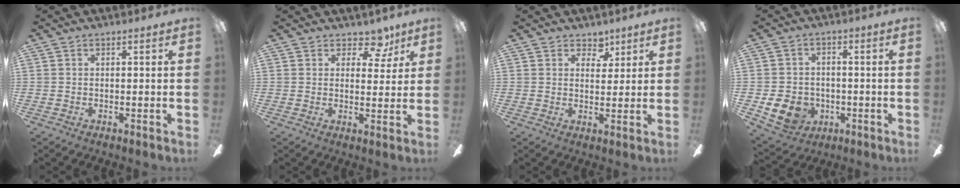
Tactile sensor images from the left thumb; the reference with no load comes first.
{"total": 6.9, "force": [4.8, 4.0, 3.0], "torque": [-0.024, -0.024, 0.081]}
{"total": 4.9, "force": [3.5, 3.0, 1.4], "torque": [-0.008, -0.017, 0.059]}
{"total": 9.5, "force": [-3.0, 8.0, 4.3], "torque": [-0.109, 0.022, -0.053]}